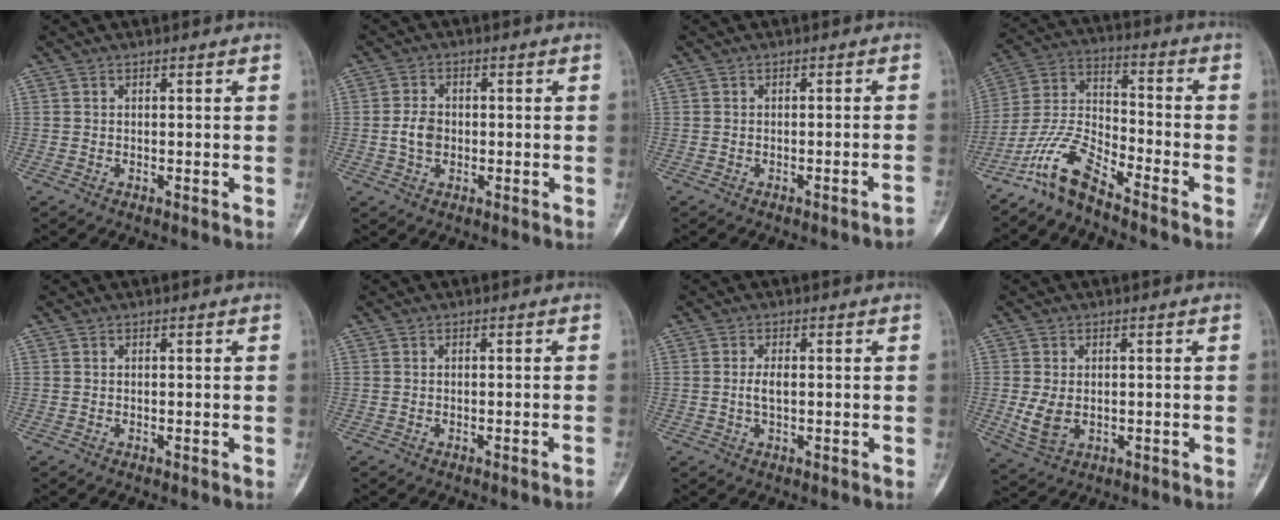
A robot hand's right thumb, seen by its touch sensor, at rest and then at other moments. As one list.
[{"total": 4.1, "force": [-0.5, 3.0, 2.7], "torque": [-0.047, 0.007, -0.012]}, {"total": 2.0, "force": [-1.6, -0.3, 1.1], "torque": [-0.023, 0.020, -0.015]}, {"total": 10.0, "force": [-8.0, 2.5, 5.5], "torque": [-0.119, 0.066, -0.168]}, {"total": 0.0}, {"total": 1.1, "force": [-0.9, -0.2, 0.7], "torque": [-0.016, 0.010, -0.007]}, {"total": 2.2, "force": [-0.1, 0.9, 2.0], "torque": [-0.041, 0.001, -0.002]}, {"total": 5.2, "force": [-0.4, 3.5, 3.8], "torque": [-0.074, -0.007, 0.002]}]